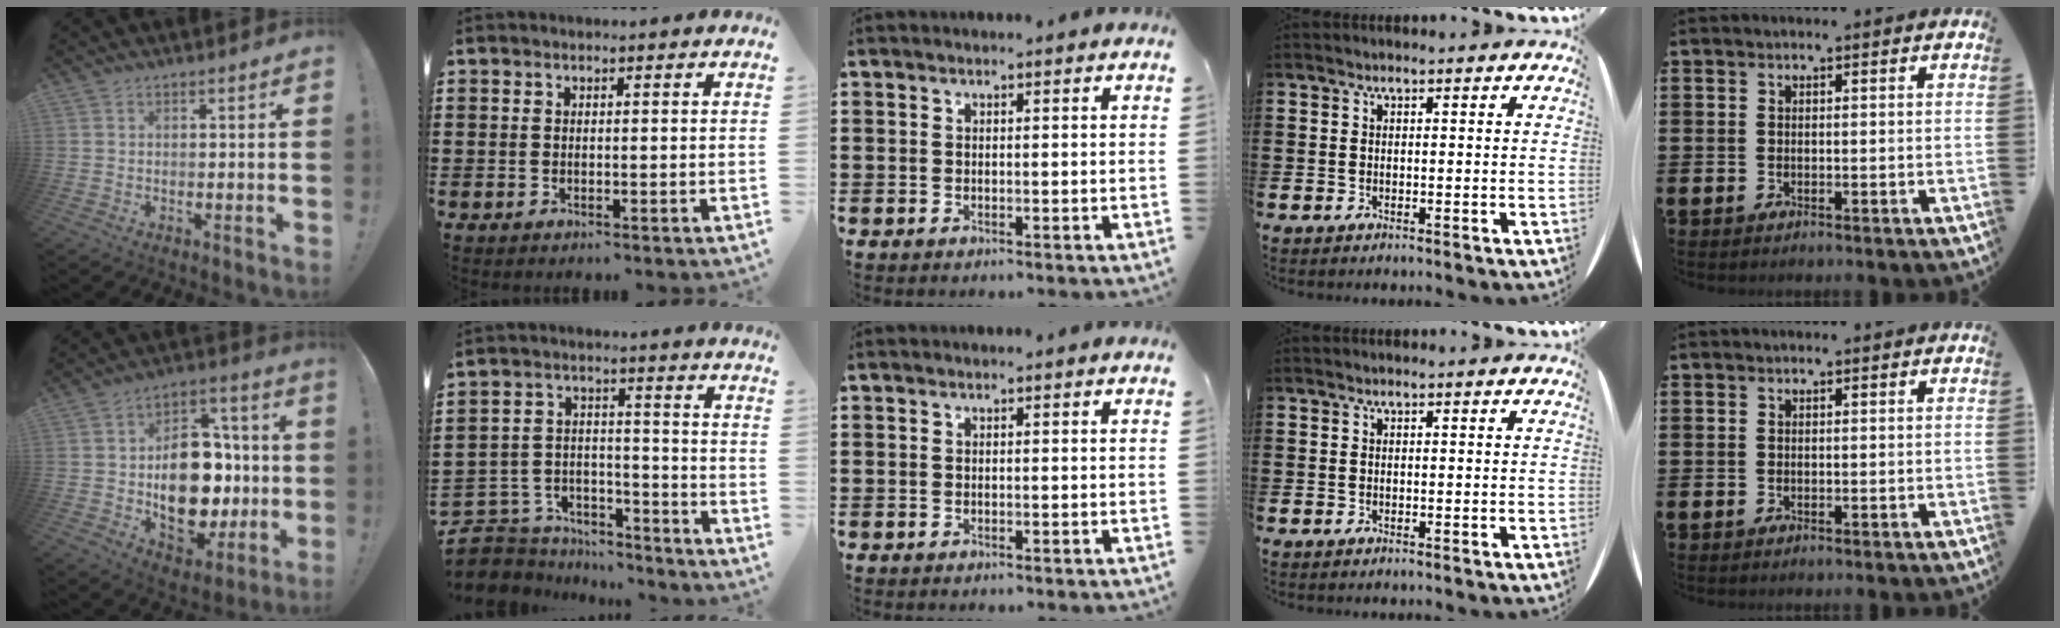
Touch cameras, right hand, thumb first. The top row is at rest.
{"thumb": {"total": 20.2, "force": [-2.2, 13.7, 14.6], "torque": [-0.232, 0.016, -0.020]}, "index": {"total": 6.3, "force": [-5.8, 2.4, 0.4], "torque": [-0.028, 0.011, -0.120]}}